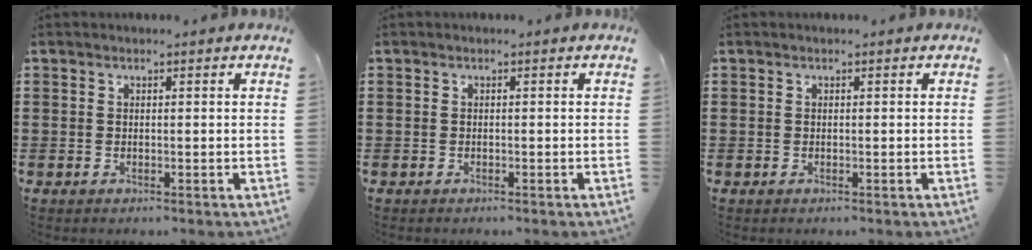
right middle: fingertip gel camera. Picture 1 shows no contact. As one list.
[{"total": 0.0}, {"total": 0.0}]